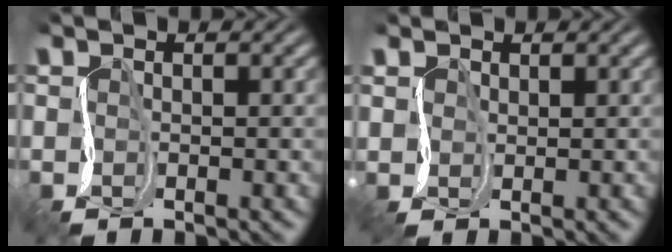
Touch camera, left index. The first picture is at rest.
{"total": 1.3, "force": [1.0, 0.6, -0.4], "torque": [0.004, 0.003, 0.020]}